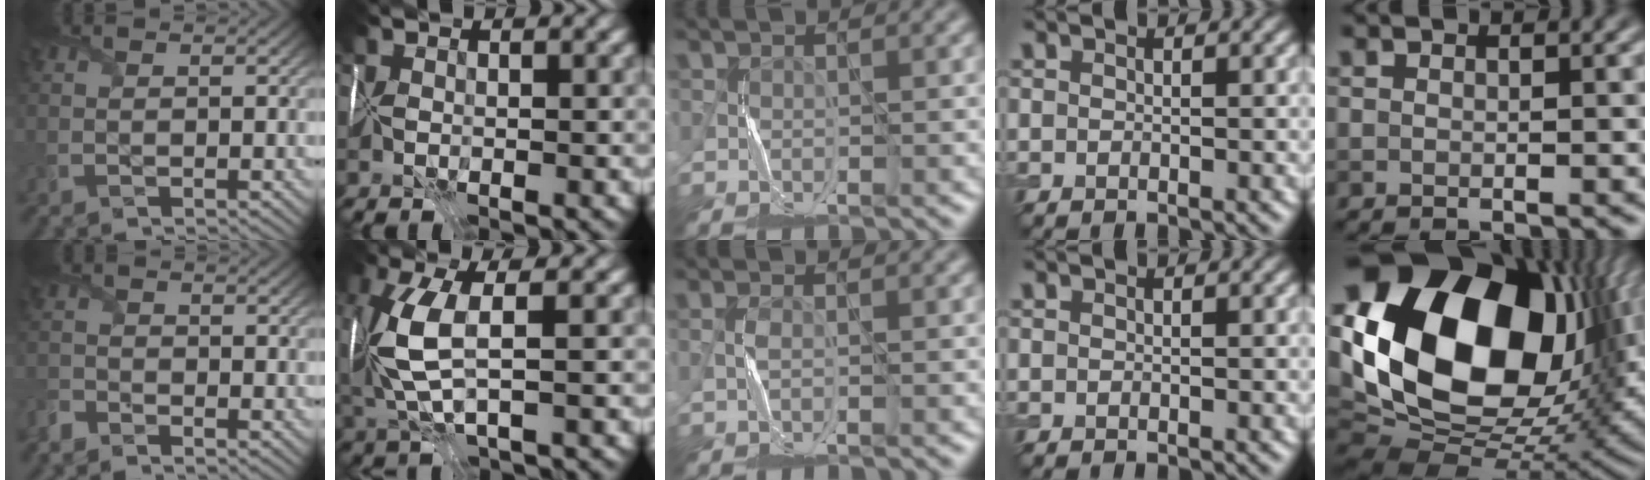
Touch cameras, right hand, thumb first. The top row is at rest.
{"thumb": {"total": 2.3, "force": [-2.2, 0.5, 0.4], "torque": [-0.013, -0.009, -0.056]}, "index": {"total": 6.1, "force": [0.9, 2.2, 5.6], "torque": [-0.149, 0.009, 0.021]}, "middle": {"total": 0.5, "force": [-0.5, -0.1, 0.3], "torque": [-0.007, 0.005, -0.010]}, "little": {"total": 19.2, "force": [4.8, 12.6, 13.7], "torque": [-0.277, 0.006, 0.092]}}